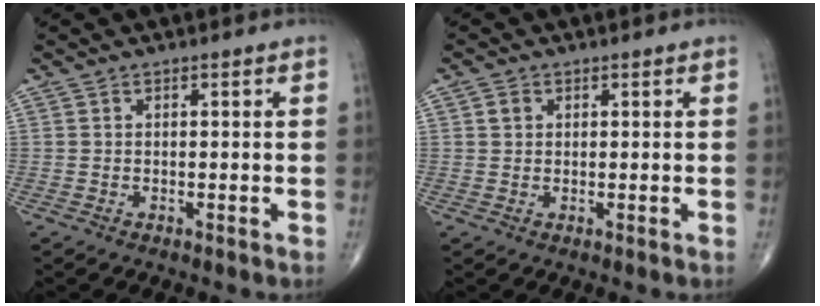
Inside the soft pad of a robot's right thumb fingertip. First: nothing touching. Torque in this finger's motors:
{"motor_torque": [-0.27, 0.16, -0.13, 0.01, 0.05]}